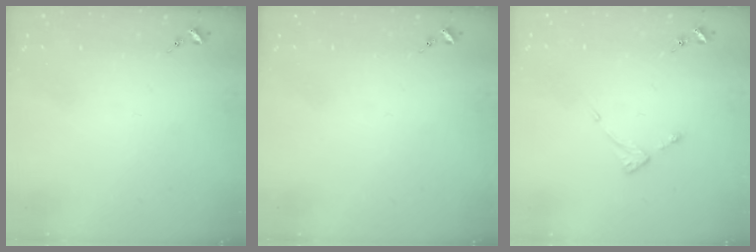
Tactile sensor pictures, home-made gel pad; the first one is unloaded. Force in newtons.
{"total": 0.0}
{"total": 3.9, "press": 3.9, "slide": 0.5}